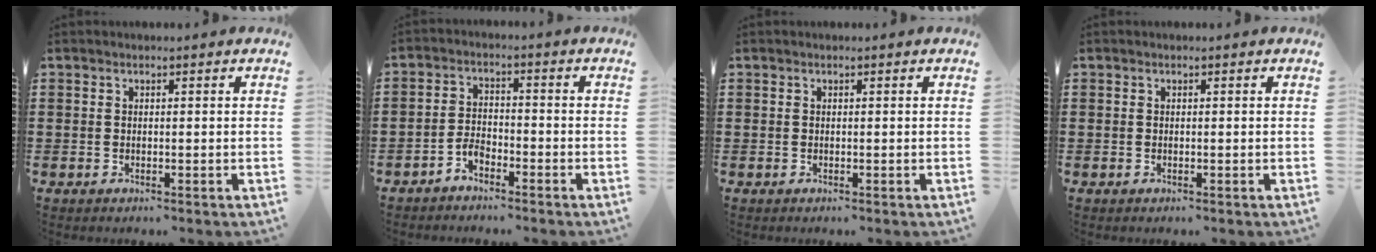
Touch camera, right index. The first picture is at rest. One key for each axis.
{"total": 2.7, "fx": -2.3, "fy": 1.0, "fz": 1.0, "tx": -0.026, "ty": 0.007, "tz": -0.048}
{"total": 0.0}
{"total": 0.0}